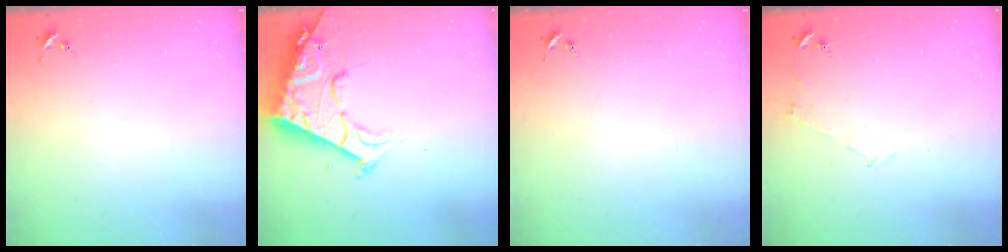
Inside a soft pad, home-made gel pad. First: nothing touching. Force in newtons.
{"total": 17.7, "press": 17.6, "slide": 1.7}
{"total": 0.0}
{"total": 5.9, "press": 5.8, "slide": 0.7}